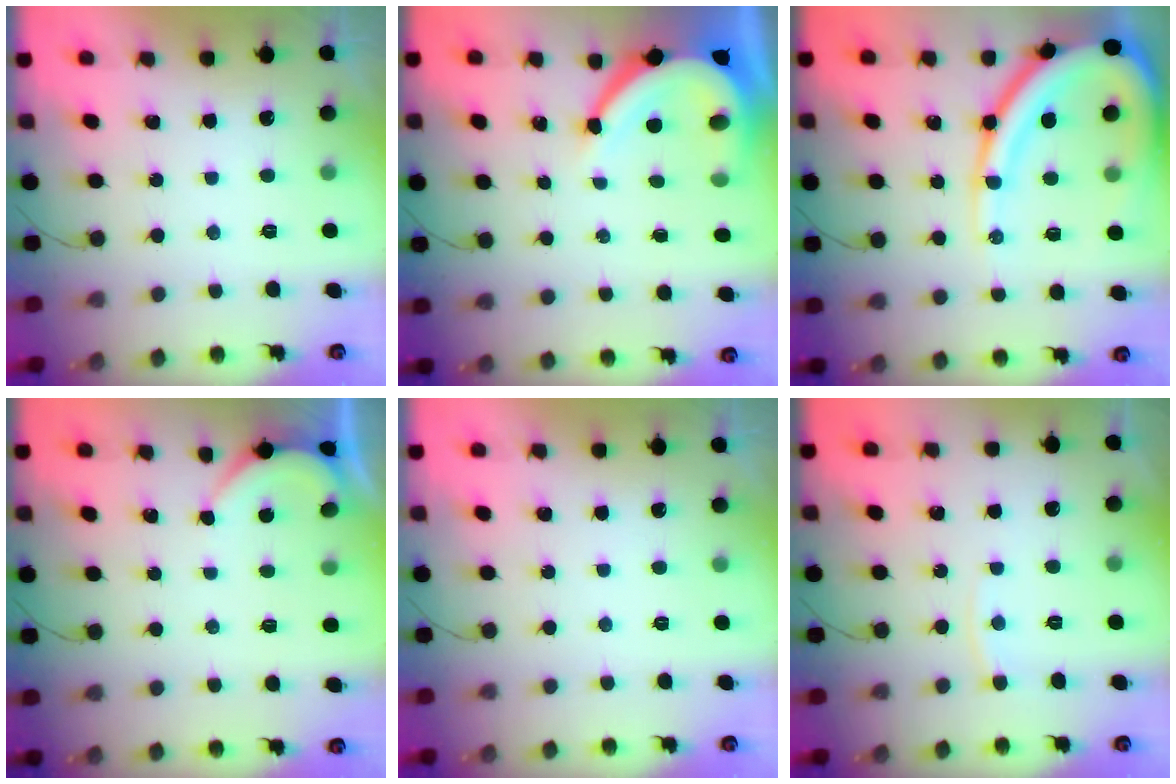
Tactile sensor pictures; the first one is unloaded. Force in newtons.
{"total": 11.3, "press": 11.2, "slide": 1.6}
{"total": 18.5, "press": 18.4, "slide": 1.8}
{"total": 1.3, "press": 1.3, "slide": 0.2}
{"total": 0.0}
{"total": 3.2, "press": 3.1, "slide": 0.4}